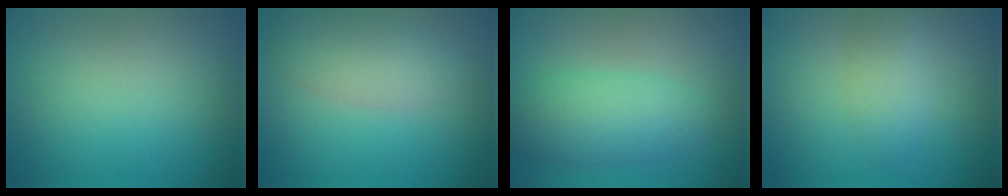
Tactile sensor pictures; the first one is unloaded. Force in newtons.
{"total": 3.5, "press": 3.5, "slide": 0.1}
{"total": 3.7, "press": 3.7, "slide": 0.2}
{"total": 2.7, "press": 2.7, "slide": 0.1}